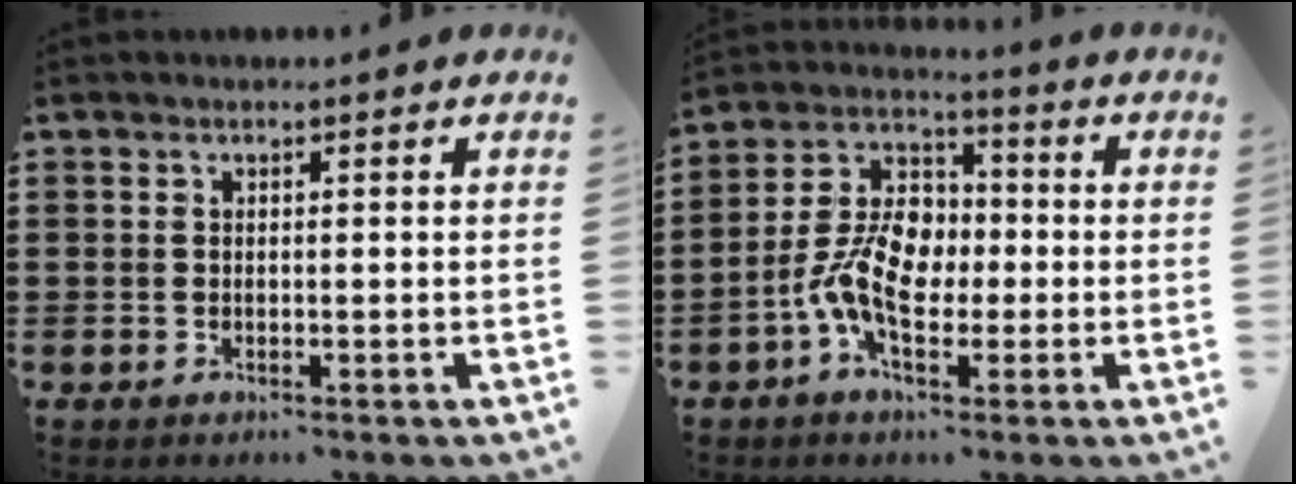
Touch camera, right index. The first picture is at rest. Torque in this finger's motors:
{"motor_torque": [2.14, 0.00, 1.05, 0.21]}